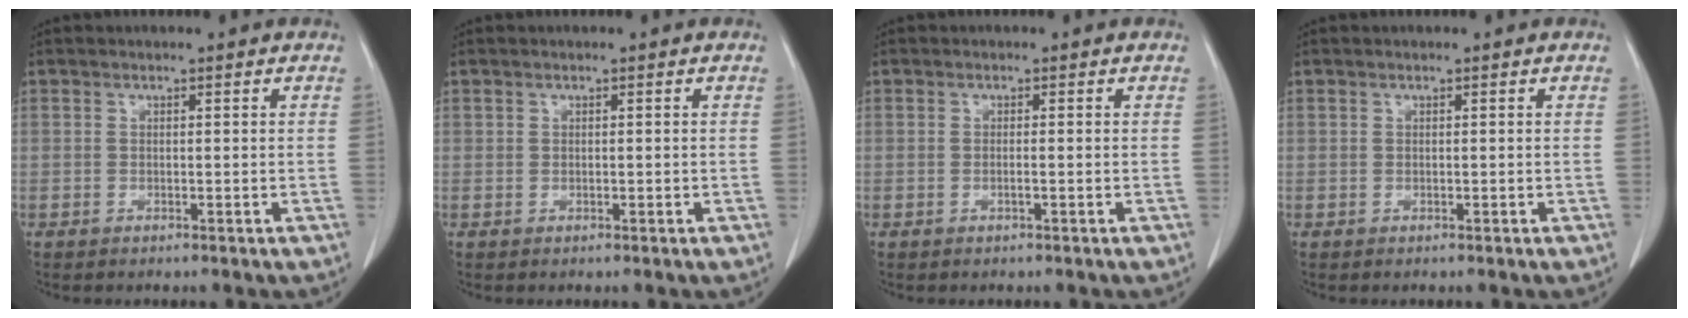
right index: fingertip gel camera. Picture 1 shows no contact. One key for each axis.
{"total": 0.8, "fx": 0.0, "fy": 0.6, "fz": 0.5, "tx": -0.017, "ty": 0.009, "tz": 0.004}
{"total": 1.2, "fx": -0.3, "fy": 0.3, "fz": 1.2, "tx": -0.029, "ty": 0.002, "tz": -0.002}
{"total": 0.0}